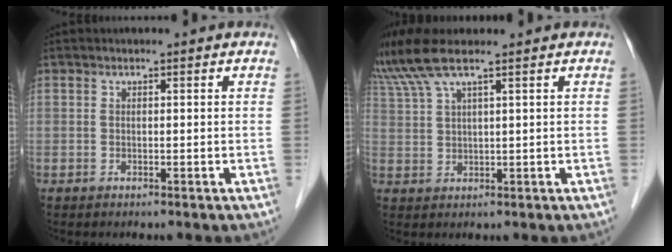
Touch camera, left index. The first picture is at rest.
{"total": 6.2, "force": [5.0, -0.4, 3.7], "torque": [-0.091, 0.021, 0.104]}